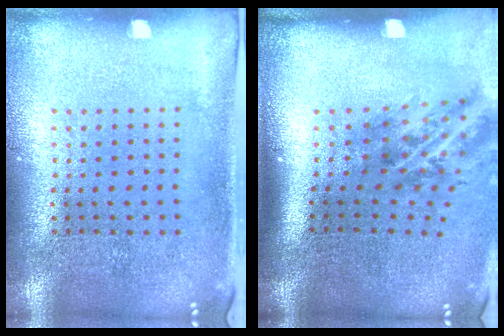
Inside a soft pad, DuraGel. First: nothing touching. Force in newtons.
{"total": 1.9, "press": 1.2, "slide": 1.4}